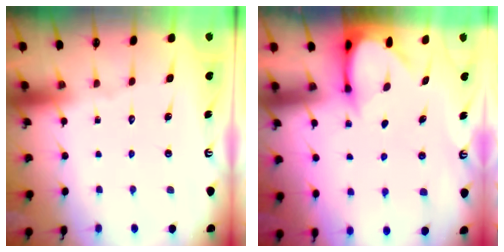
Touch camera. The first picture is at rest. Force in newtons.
{"total": 3.7, "press": 3.7, "slide": 0.3}